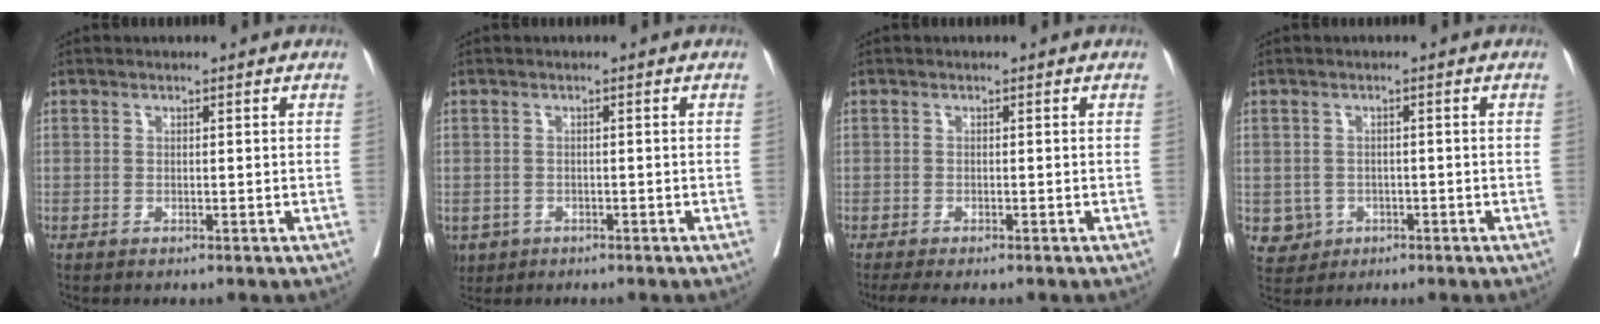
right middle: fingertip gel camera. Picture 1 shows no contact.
{"total": 3.6, "force": [-2.0, 2.9, 0.8], "torque": [-0.013, 0.000, -0.030]}
{"total": 4.0, "force": [-3.3, 0.8, 2.1], "torque": [-0.028, -0.011, -0.051]}
{"total": 3.8, "force": [-1.2, 3.6, 0.5], "torque": [-0.004, 0.005, -0.013]}